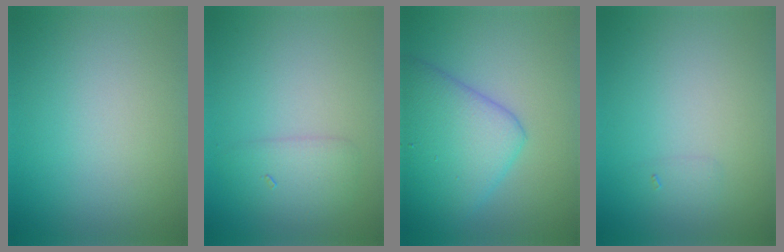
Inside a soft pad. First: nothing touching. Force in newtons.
{"total": 2.1, "press": 2.1, "slide": 0.1}
{"total": 6.9, "press": 6.9, "slide": 0.3}
{"total": 0.6, "press": 0.6, "slide": 0.0}